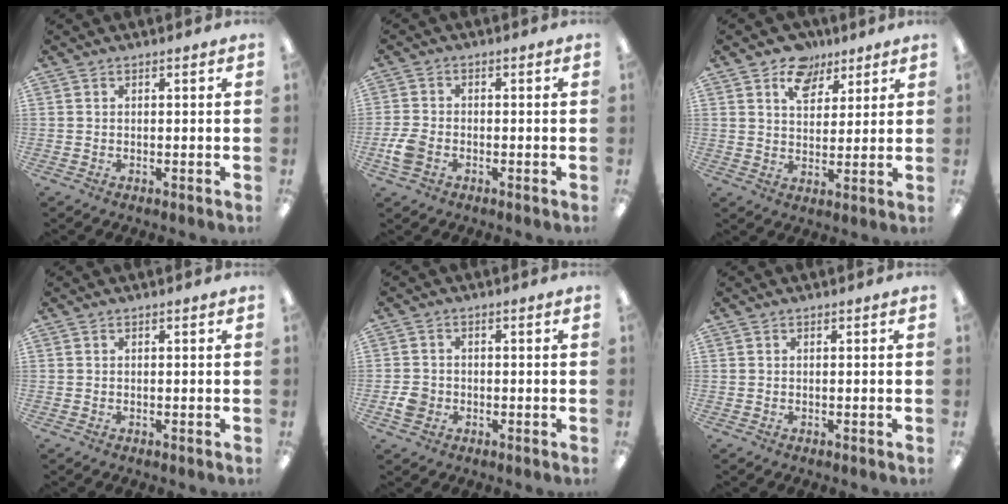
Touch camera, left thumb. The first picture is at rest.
{"total": 5.1, "force": [-2.0, 3.4, 3.2], "torque": [-0.068, 0.008, -0.038]}
{"total": 8.9, "force": [5.7, 5.9, 3.6], "torque": [-0.052, -0.023, 0.102]}
{"total": 0.0}
{"total": 3.6, "force": [-1.1, 3.0, 1.5], "torque": [-0.015, 0.003, -0.021]}
{"total": 0.0}